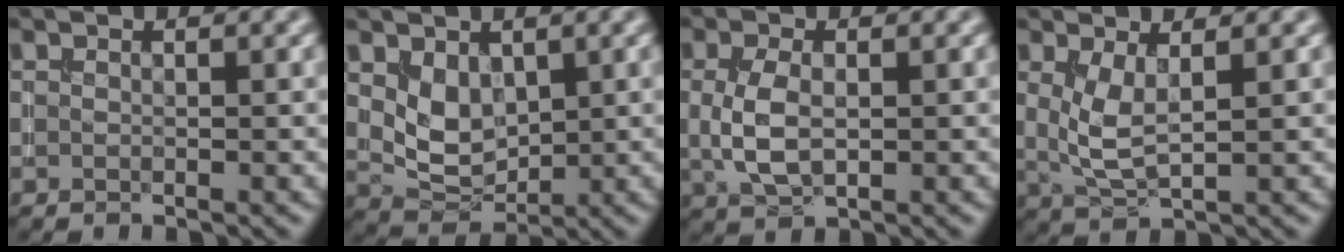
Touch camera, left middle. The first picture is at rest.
{"total": 3.4, "force": [1.2, 2.4, 2.2], "torque": [-0.044, -0.011, 0.031]}
{"total": 3.8, "force": [0.1, 2.2, 3.1], "torque": [-0.072, 0.000, 0.003]}
{"total": 3.1, "force": [0.9, 1.0, 2.8], "torque": [-0.064, -0.009, 0.023]}